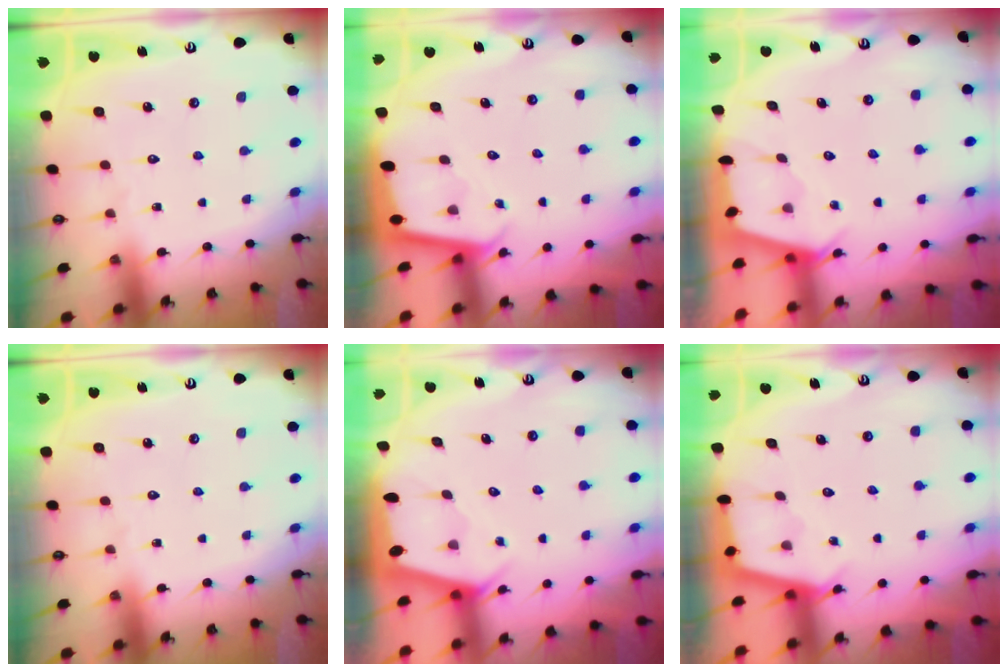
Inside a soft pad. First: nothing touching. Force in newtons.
{"total": 1.8, "press": 1.8, "slide": 0.0}
{"total": 2.4, "press": 2.4, "slide": 0.3}
{"total": 0.0}
{"total": 2.1, "press": 2.0, "slide": 0.3}
{"total": 2.8, "press": 2.8, "slide": 0.4}